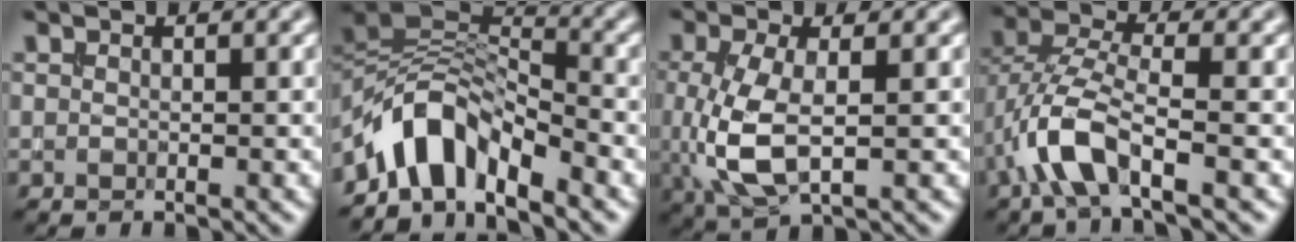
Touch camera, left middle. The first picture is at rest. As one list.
[{"total": 6.1, "force": [-4.6, 2.4, 3.1], "torque": [-0.040, 0.006, -0.096]}, {"total": 5.5, "force": [-0.3, 2.3, 5.0], "torque": [-0.123, -0.008, -0.001]}, {"total": 5.4, "force": [-2.7, 1.7, 4.4], "torque": [-0.099, 0.008, -0.062]}]